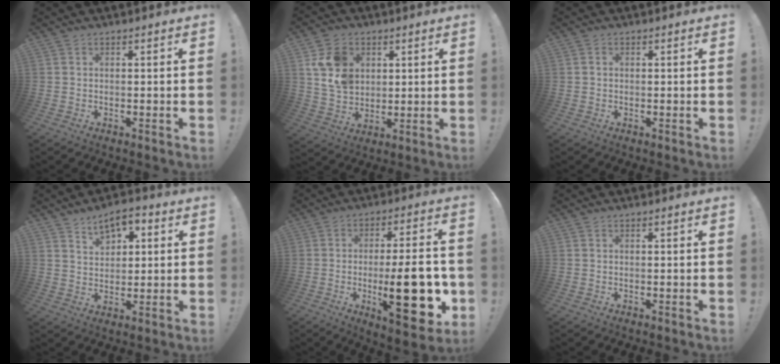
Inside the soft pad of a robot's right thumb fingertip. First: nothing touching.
{"total": 12.4, "force": [4.4, 10.0, 5.9], "torque": [-0.103, -0.010, 0.088]}
{"total": 0.7, "force": [0.0, 0.7, 0.2], "torque": [-0.005, 0.004, -0.001]}
{"total": 7.5, "force": [4.4, 4.8, 3.7], "torque": [-0.049, -0.018, 0.078]}
{"total": 22.6, "force": [-4.5, 7.5, 20.9], "torque": [-0.297, 0.004, -0.059]}
{"total": 0.0}